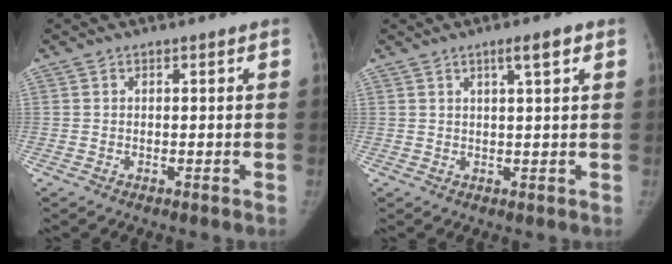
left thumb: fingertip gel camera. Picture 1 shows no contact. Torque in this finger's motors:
{"motor_torque": [-0.12, -0.05, 0.16, 0.32, -0.02]}